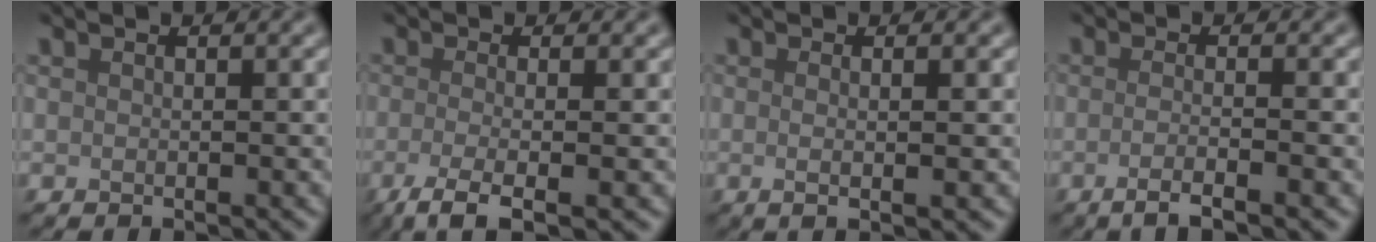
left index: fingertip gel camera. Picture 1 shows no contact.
{"total": 4.2, "force": [-1.6, 1.2, 3.6], "torque": [-0.064, -0.011, -0.041]}
{"total": 2.7, "force": [0.0, 0.7, 2.6], "torque": [-0.038, 0.000, -0.008]}
{"total": 3.2, "force": [-1.2, 0.9, 2.8], "torque": [-0.036, -0.005, -0.034]}